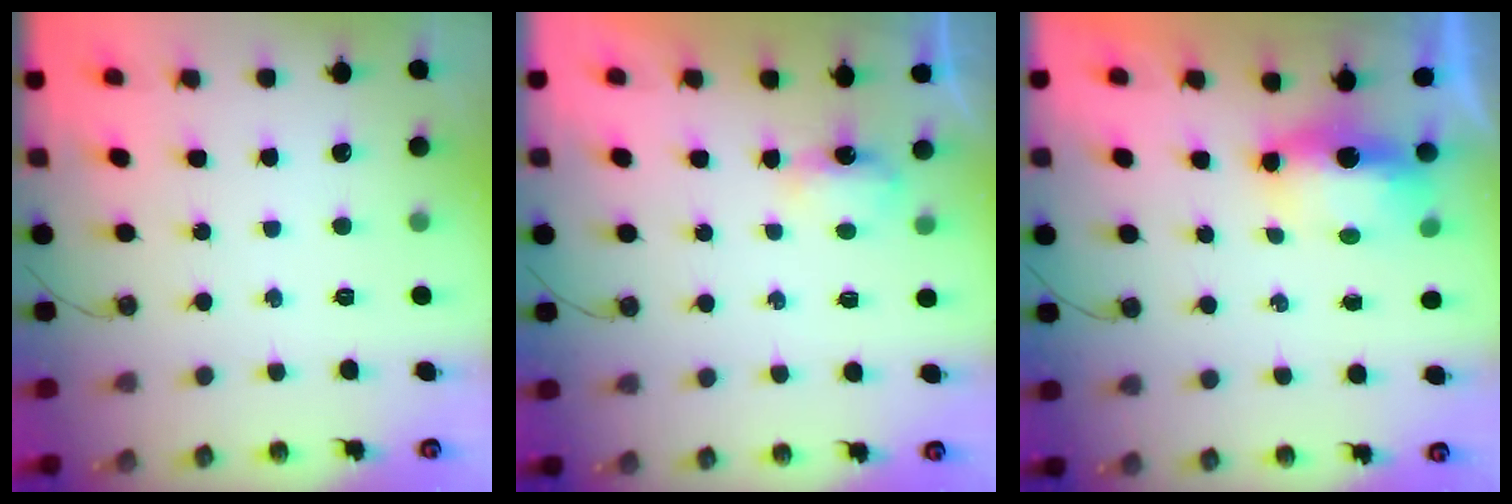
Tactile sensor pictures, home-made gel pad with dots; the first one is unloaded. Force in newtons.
{"total": 3.2, "press": 3.1, "slide": 0.5}
{"total": 6.7, "press": 6.6, "slide": 1.0}